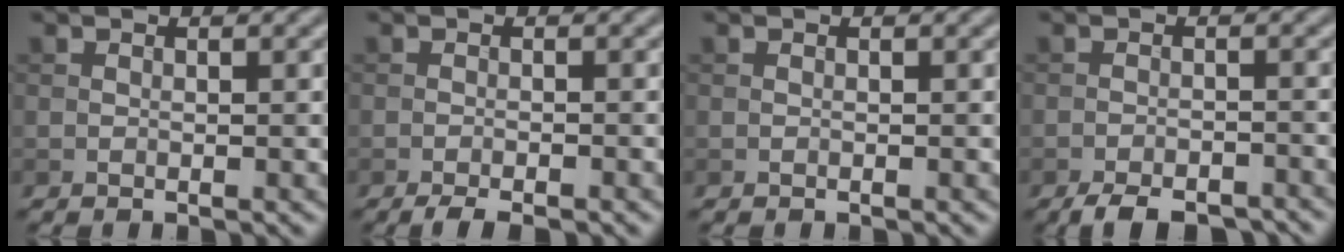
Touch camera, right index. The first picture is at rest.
{"total": 2.3, "force": [-1.7, 0.3, 1.4], "torque": [-0.025, 0.000, -0.032]}
{"total": 0.0}
{"total": 5.0, "force": [-4.2, 1.4, 2.4], "torque": [-0.036, -0.008, -0.069]}